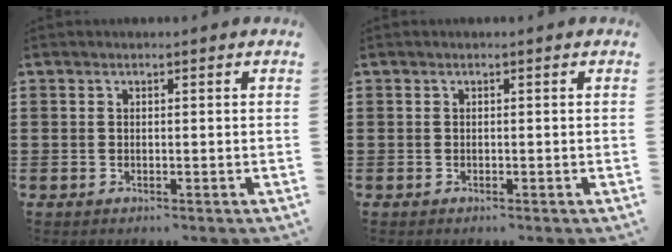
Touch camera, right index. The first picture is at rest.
{"total": 0.0}